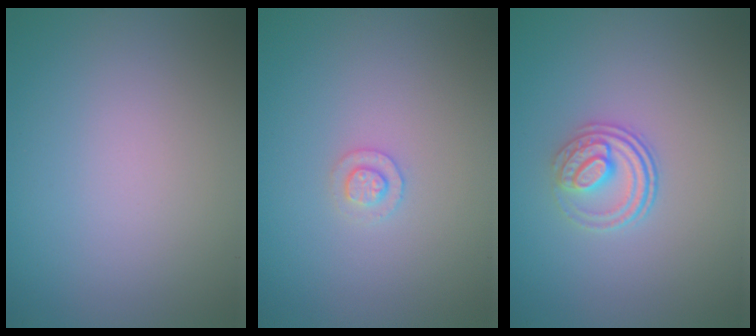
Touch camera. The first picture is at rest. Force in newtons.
{"total": 1.3, "press": 1.2, "slide": 0.3}
{"total": 2.5, "press": 2.0, "slide": 1.5}